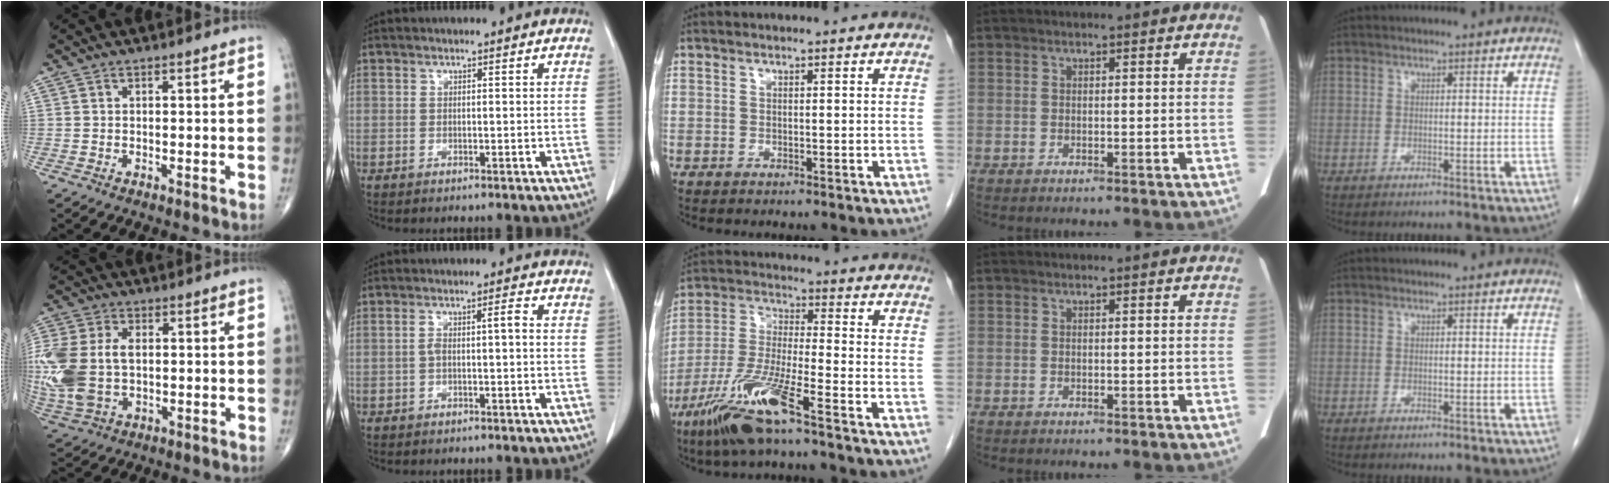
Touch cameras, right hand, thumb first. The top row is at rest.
{"thumb": {"total": 17.4, "force": [0.1, 11.4, 13.1], "torque": [-0.345, 0.000, 0.014]}, "index": {"total": 2.9, "force": [-0.3, 0.4, 2.8], "torque": [-0.053, 0.014, -0.004]}, "middle": {"total": 12.0, "force": [-7.5, 0.4, 9.4], "torque": [-0.202, -0.029, -0.151]}}